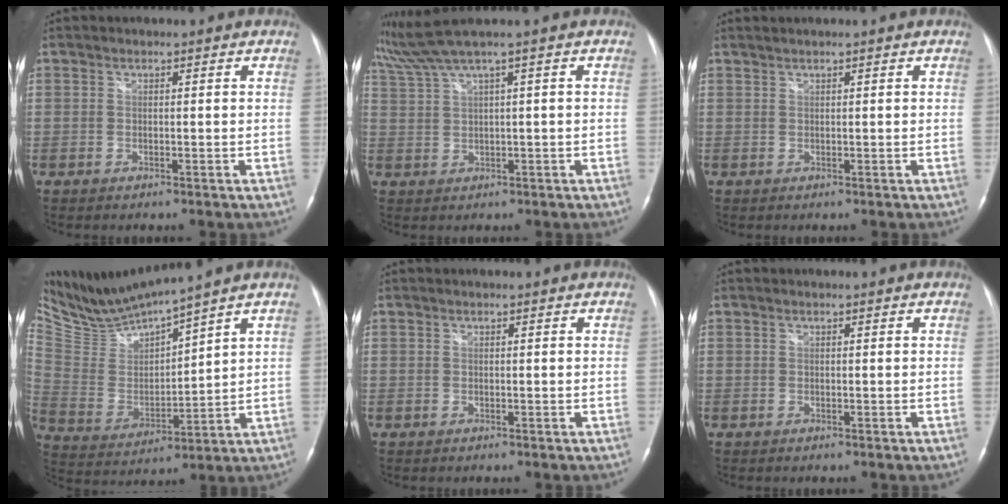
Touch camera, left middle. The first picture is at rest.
{"total": 4.3, "force": [3.2, -1.7, 2.4], "torque": [-0.068, 0.023, 0.077]}
{"total": 0.8, "force": [0.7, -0.1, 0.4], "torque": [-0.010, 0.008, 0.018]}
{"total": 10.6, "force": [10.3, -1.2, 2.4], "torque": [-0.068, -0.008, 0.220]}
{"total": 0.0}
{"total": 0.0}